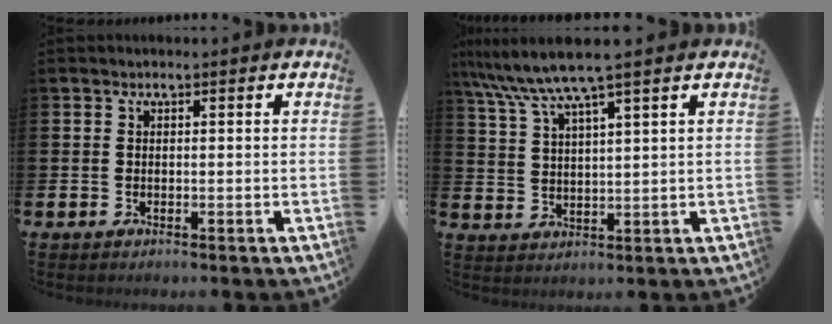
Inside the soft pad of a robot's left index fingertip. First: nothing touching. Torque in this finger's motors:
{"motor_torque": [0.42, -0.62, 0.87, 0.21]}